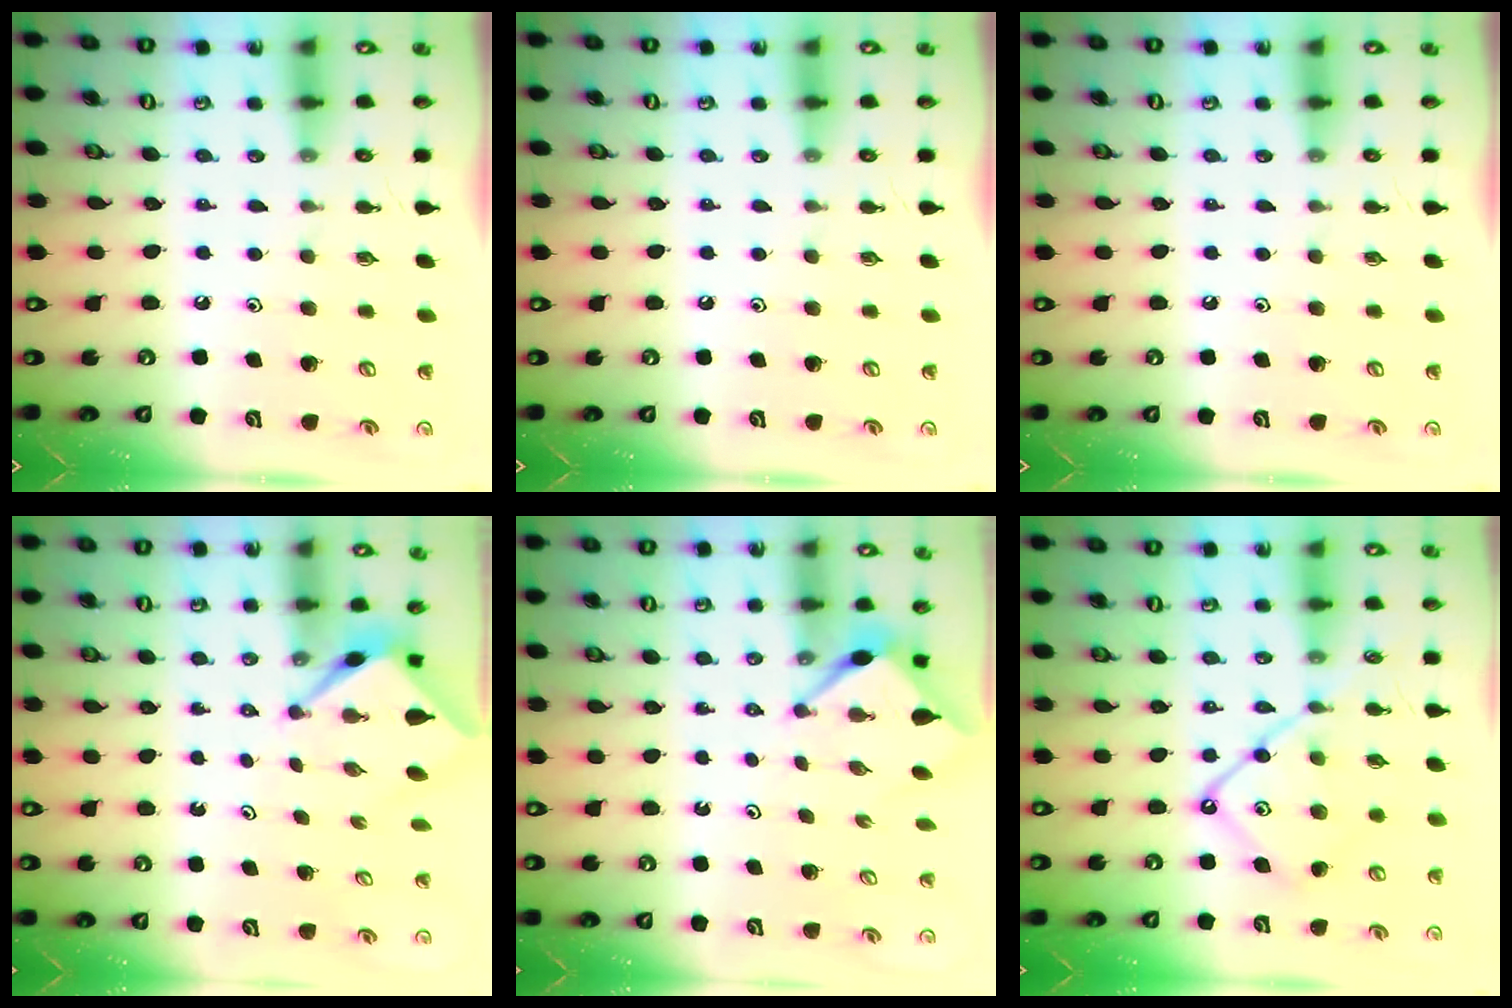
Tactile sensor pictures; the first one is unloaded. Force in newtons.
{"total": 0.0}
{"total": 0.0}
{"total": 2.6, "press": 2.6, "slide": 0.1}
{"total": 2.9, "press": 2.9, "slide": 0.3}
{"total": 12.4, "press": 12.4, "slide": 1.3}